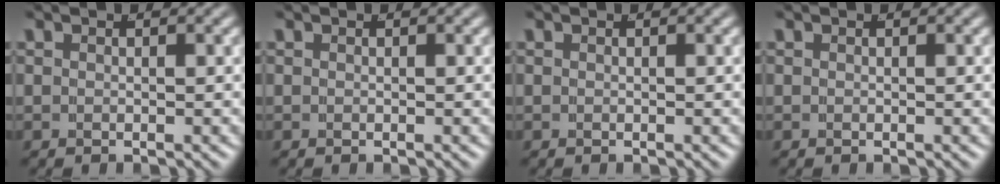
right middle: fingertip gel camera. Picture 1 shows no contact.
{"total": 0.0}
{"total": 0.0}
{"total": 0.0}